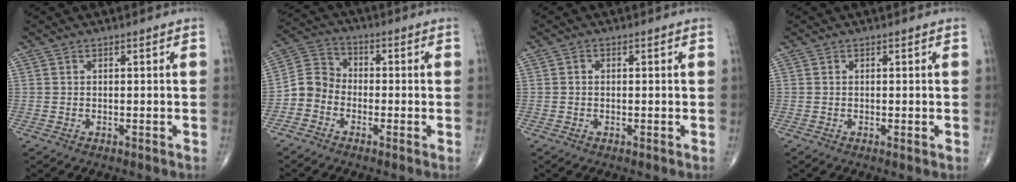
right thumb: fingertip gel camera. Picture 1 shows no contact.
{"total": 5.9, "force": [-2.5, 5.0, 2.1], "torque": [-0.022, 0.028, -0.063]}
{"total": 0.8, "force": [-0.1, 0.6, 0.4], "torque": [-0.003, 0.002, -0.005]}
{"total": 0.7, "force": [-0.1, 0.1, 0.7], "torque": [-0.015, -0.003, -0.003]}